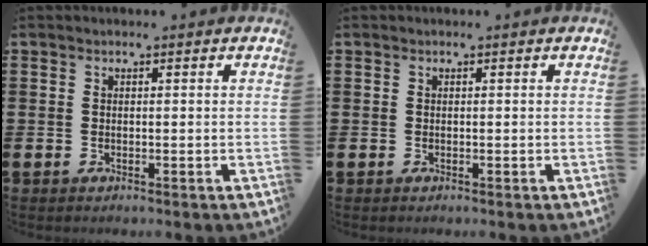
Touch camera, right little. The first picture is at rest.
{"total": 0.0}